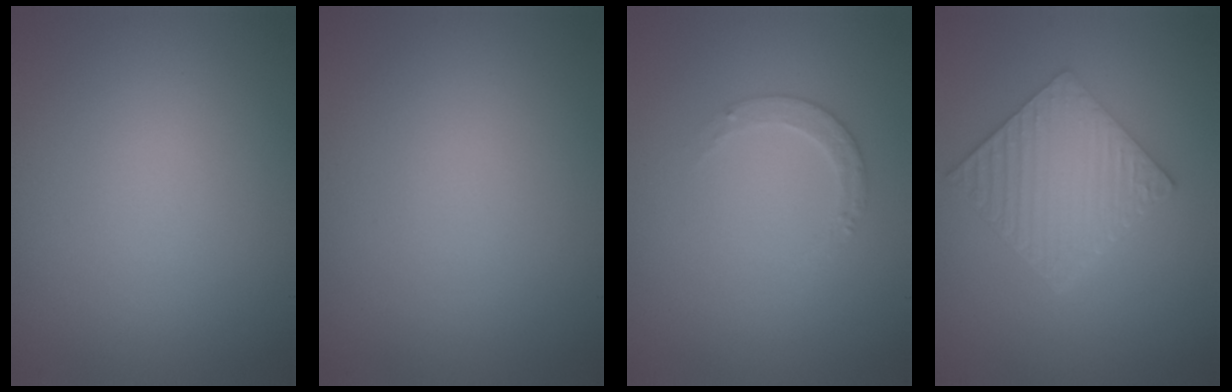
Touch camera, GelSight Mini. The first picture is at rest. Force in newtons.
{"total": 0.0}
{"total": 1.8, "press": 1.8, "slide": 0.4}
{"total": 6.1, "press": 4.6, "slide": 4.0}